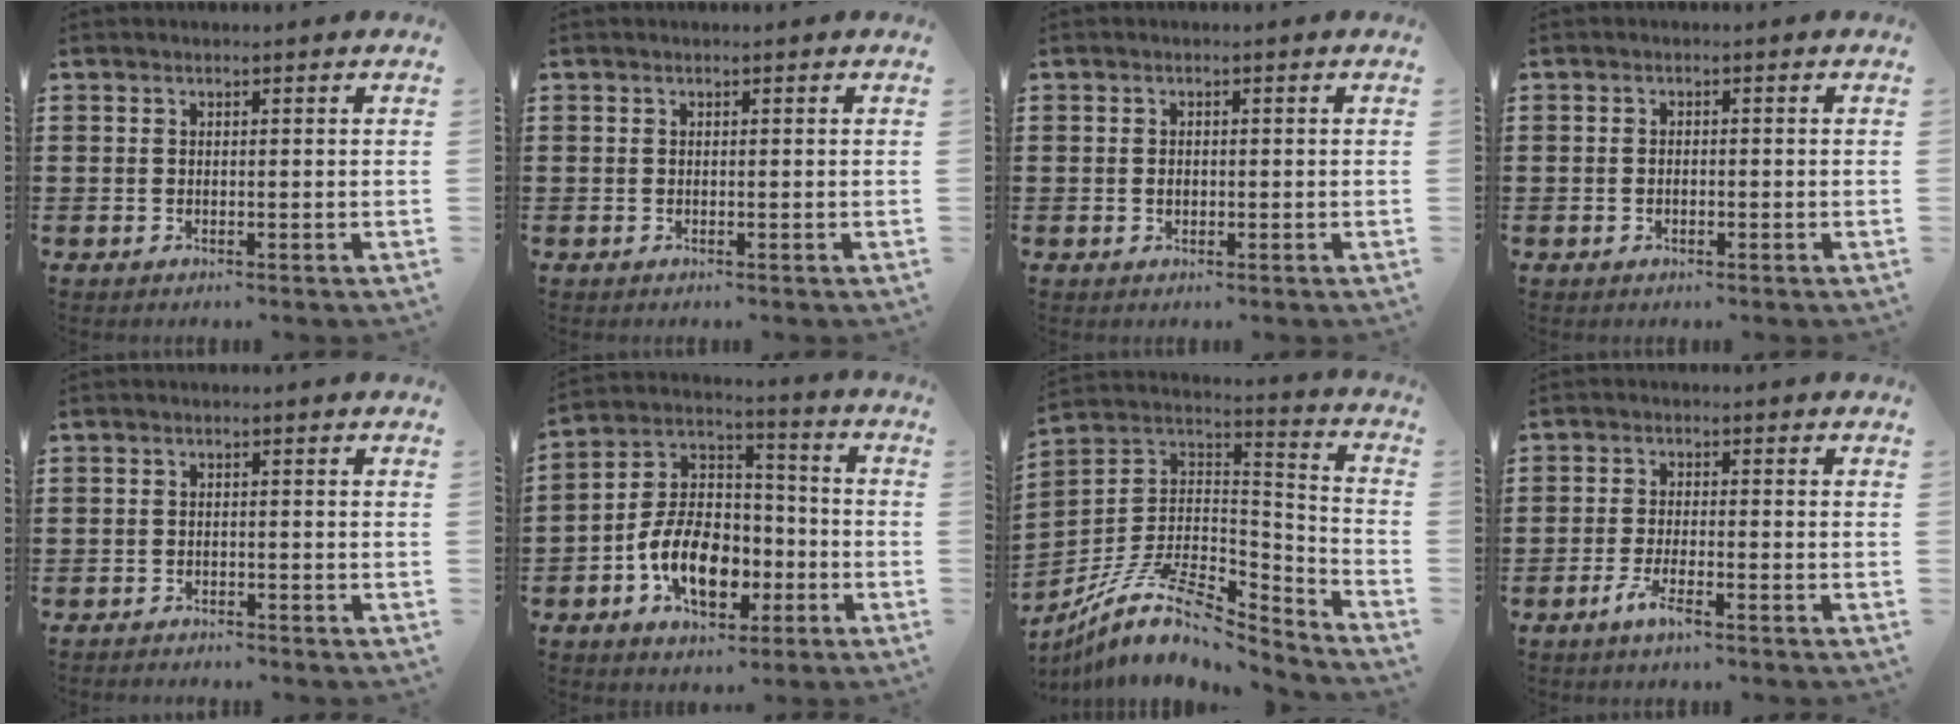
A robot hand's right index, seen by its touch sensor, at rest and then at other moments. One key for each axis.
{"total": 0.0}
{"total": 0.9, "fx": -0.1, "fy": 0.6, "fz": 0.6, "tx": -0.013, "ty": 0.002, "tz": -0.003}
{"total": 0.6, "fx": -0.4, "fy": 0.3, "fz": 0.4, "tx": -0.009, "ty": -0.003, "tz": -0.006}
{"total": 1.3, "fx": -1.3, "fy": 0.1, "fz": -0.2, "tx": 0.000, "ty": 0.002, "tz": -0.029}
{"total": 12.5, "fx": -4.7, "fy": 7.9, "fz": 8.6, "tx": -0.182, "ty": 0.012, "tz": -0.085}
{"total": 12.2, "fx": -8.0, "fy": 4.6, "fz": 7.9, "tx": -0.154, "ty": 0.019, "tz": -0.150}
{"total": 3.5, "fx": -2.3, "fy": 0.2, "fz": 2.7, "tx": -0.065, "ty": -0.012, "tz": -0.045}